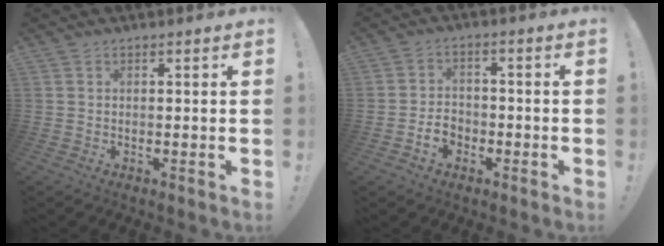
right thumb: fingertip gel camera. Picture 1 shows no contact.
{"total": 5.4, "force": [-2.9, 3.9, 2.2], "torque": [-0.044, 0.011, -0.052]}